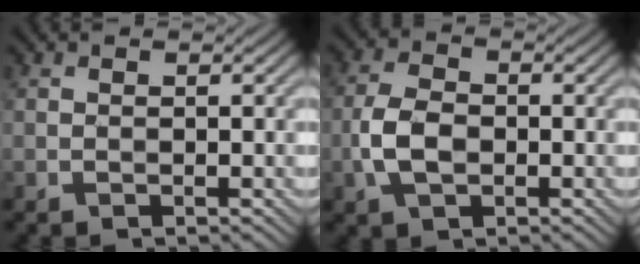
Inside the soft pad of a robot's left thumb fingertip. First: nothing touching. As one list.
[{"total": 5.2, "force": [-1.2, 3.2, 3.9], "torque": [-0.092, -0.002, -0.030]}]